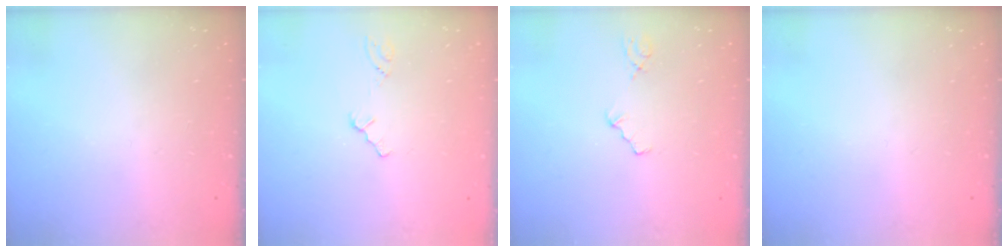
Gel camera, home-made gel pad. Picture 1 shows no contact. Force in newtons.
{"total": 0.0}
{"total": 1.2, "press": 1.2, "slide": 0.3}
{"total": 0.0}